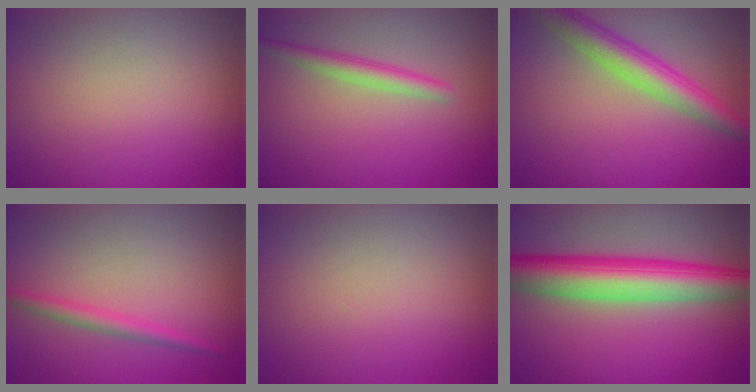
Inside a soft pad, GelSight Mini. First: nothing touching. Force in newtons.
{"total": 2.4, "press": 2.4, "slide": 0.1}
{"total": 5.3, "press": 5.3, "slide": 0.2}
{"total": 1.8, "press": 1.8, "slide": 0.1}
{"total": 0.0}
{"total": 8.8, "press": 8.8, "slide": 0.5}